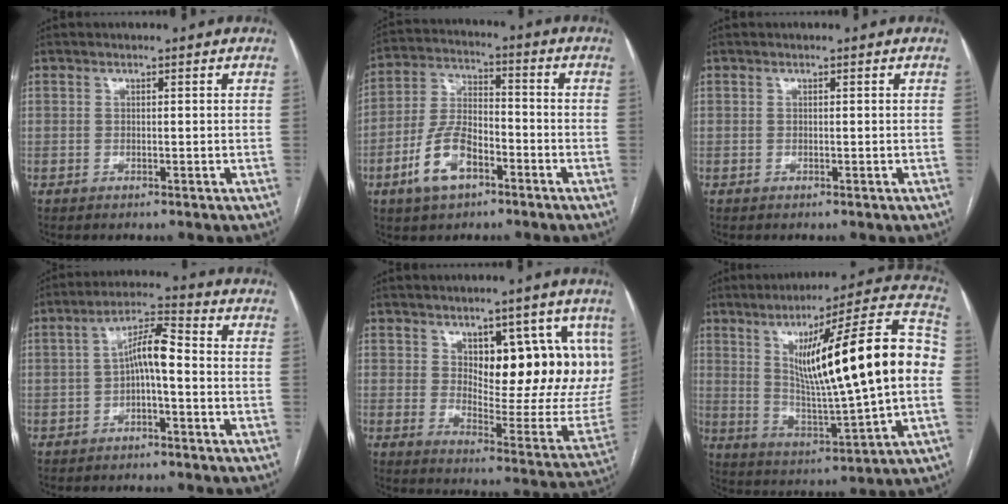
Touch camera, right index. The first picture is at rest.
{"total": 10.2, "force": [-4.9, 5.0, 7.4], "torque": [-0.164, 0.011, -0.090]}
{"total": 0.0}
{"total": 6.3, "force": [-0.7, 1.5, 6.1], "torque": [-0.110, 0.029, -0.015]}
{"total": 17.6, "force": [6.8, 7.3, 14.4], "torque": [-0.177, -0.011, 0.106]}
{"total": 24.2, "force": [3.0, 1.9, 23.9], "torque": [-0.357, 0.018, 0.038]}